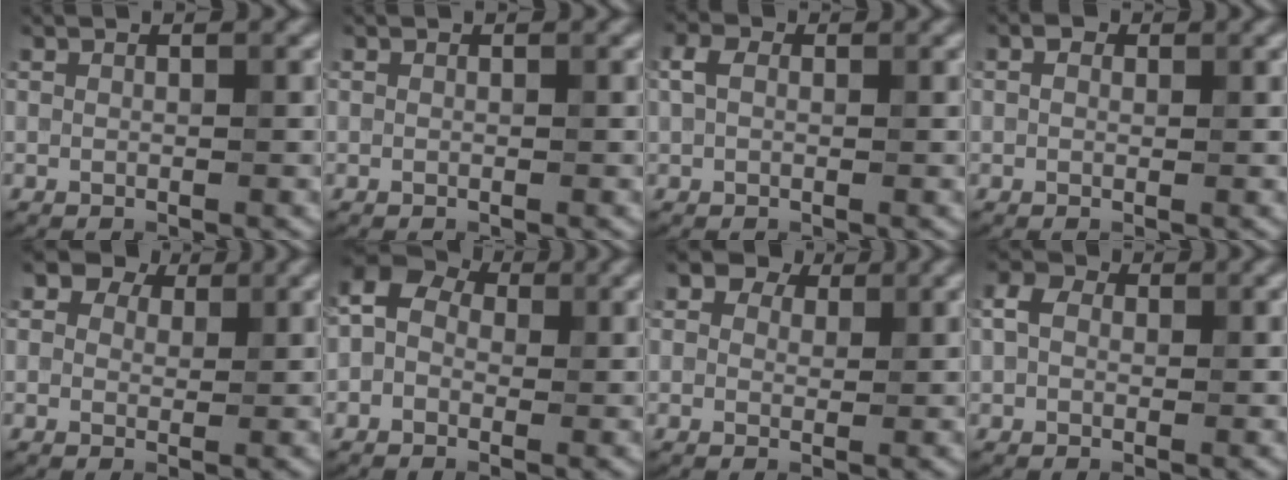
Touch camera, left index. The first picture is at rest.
{"total": 0.0}
{"total": 2.0, "force": [0.6, 1.4, 1.3], "torque": [-0.027, 0.008, 0.003]}
{"total": 1.1, "force": [0.2, 0.8, 0.7], "torque": [-0.011, 0.001, 0.000]}
{"total": 5.0, "force": [3.0, 3.3, 2.3], "torque": [-0.036, 0.011, 0.018]}
{"total": 5.8, "force": [0.5, 4.8, 3.1], "torque": [-0.039, 0.029, -0.032]}
{"total": 4.5, "force": [2.8, 2.9, 2.1], "torque": [-0.034, 0.010, 0.015]}
{"total": 2.6, "force": [0.4, 2.0, 1.6], "torque": [-0.035, 0.010, -0.006]}